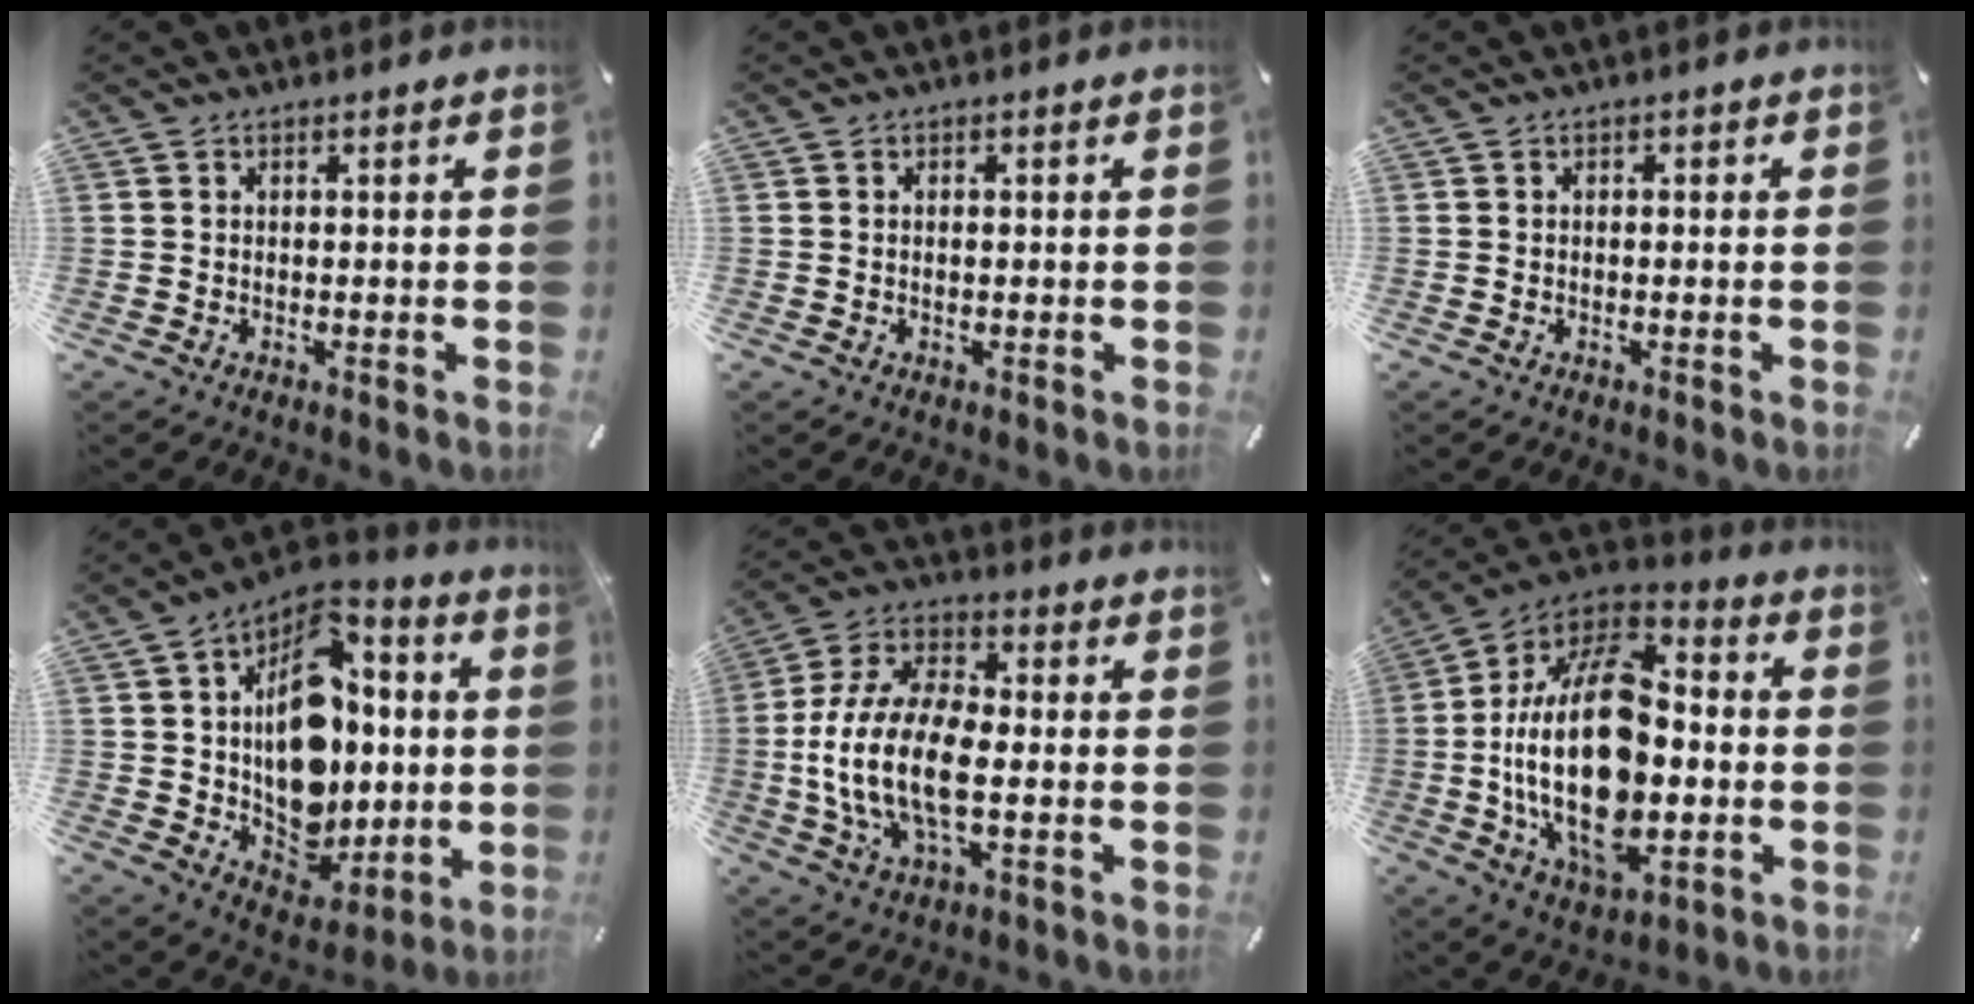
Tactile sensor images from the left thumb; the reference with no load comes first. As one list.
[{"total": 0.8, "force": [0.0, 0.4, 0.7], "torque": [-0.016, 0.000, -0.001]}, {"total": 0.6, "force": [-0.2, 0.3, 0.4], "torque": [-0.008, -0.001, -0.005]}, {"total": 18.4, "force": [2.0, 14.2, 11.6], "torque": [-0.169, -0.027, 0.044]}, {"total": 16.1, "force": [-2.6, 8.4, 13.5], "torque": [-0.293, -0.004, -0.047]}, {"total": 28.5, "force": [-3.2, 16.9, 22.8], "torque": [-0.437, 0.010, -0.048]}]